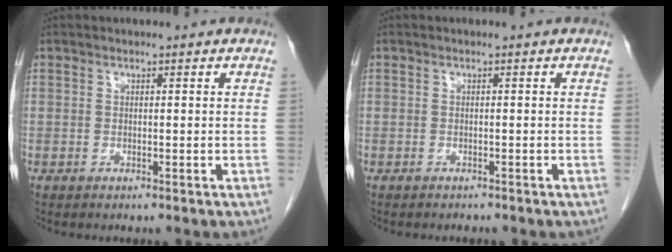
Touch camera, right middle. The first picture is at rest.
{"total": 1.2, "force": [-1.1, 0.5, 0.2], "torque": [-0.009, -0.001, -0.014]}